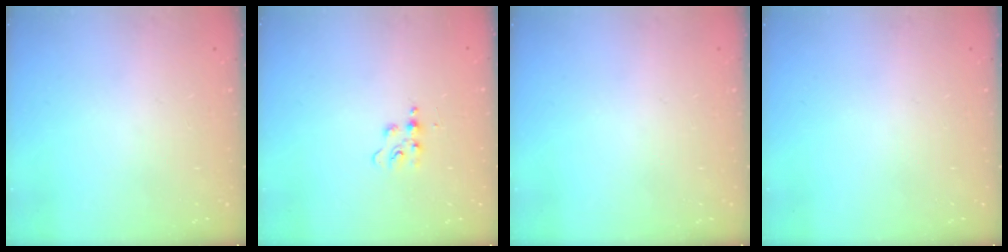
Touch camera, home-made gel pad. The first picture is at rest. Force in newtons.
{"total": 5.5, "press": 5.4, "slide": 0.6}
{"total": 0.0}
{"total": 0.0}